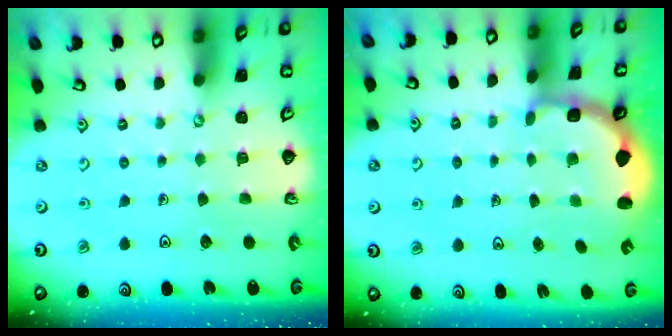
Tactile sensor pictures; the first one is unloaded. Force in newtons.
{"total": 3.0, "press": 2.1, "slide": 2.2}